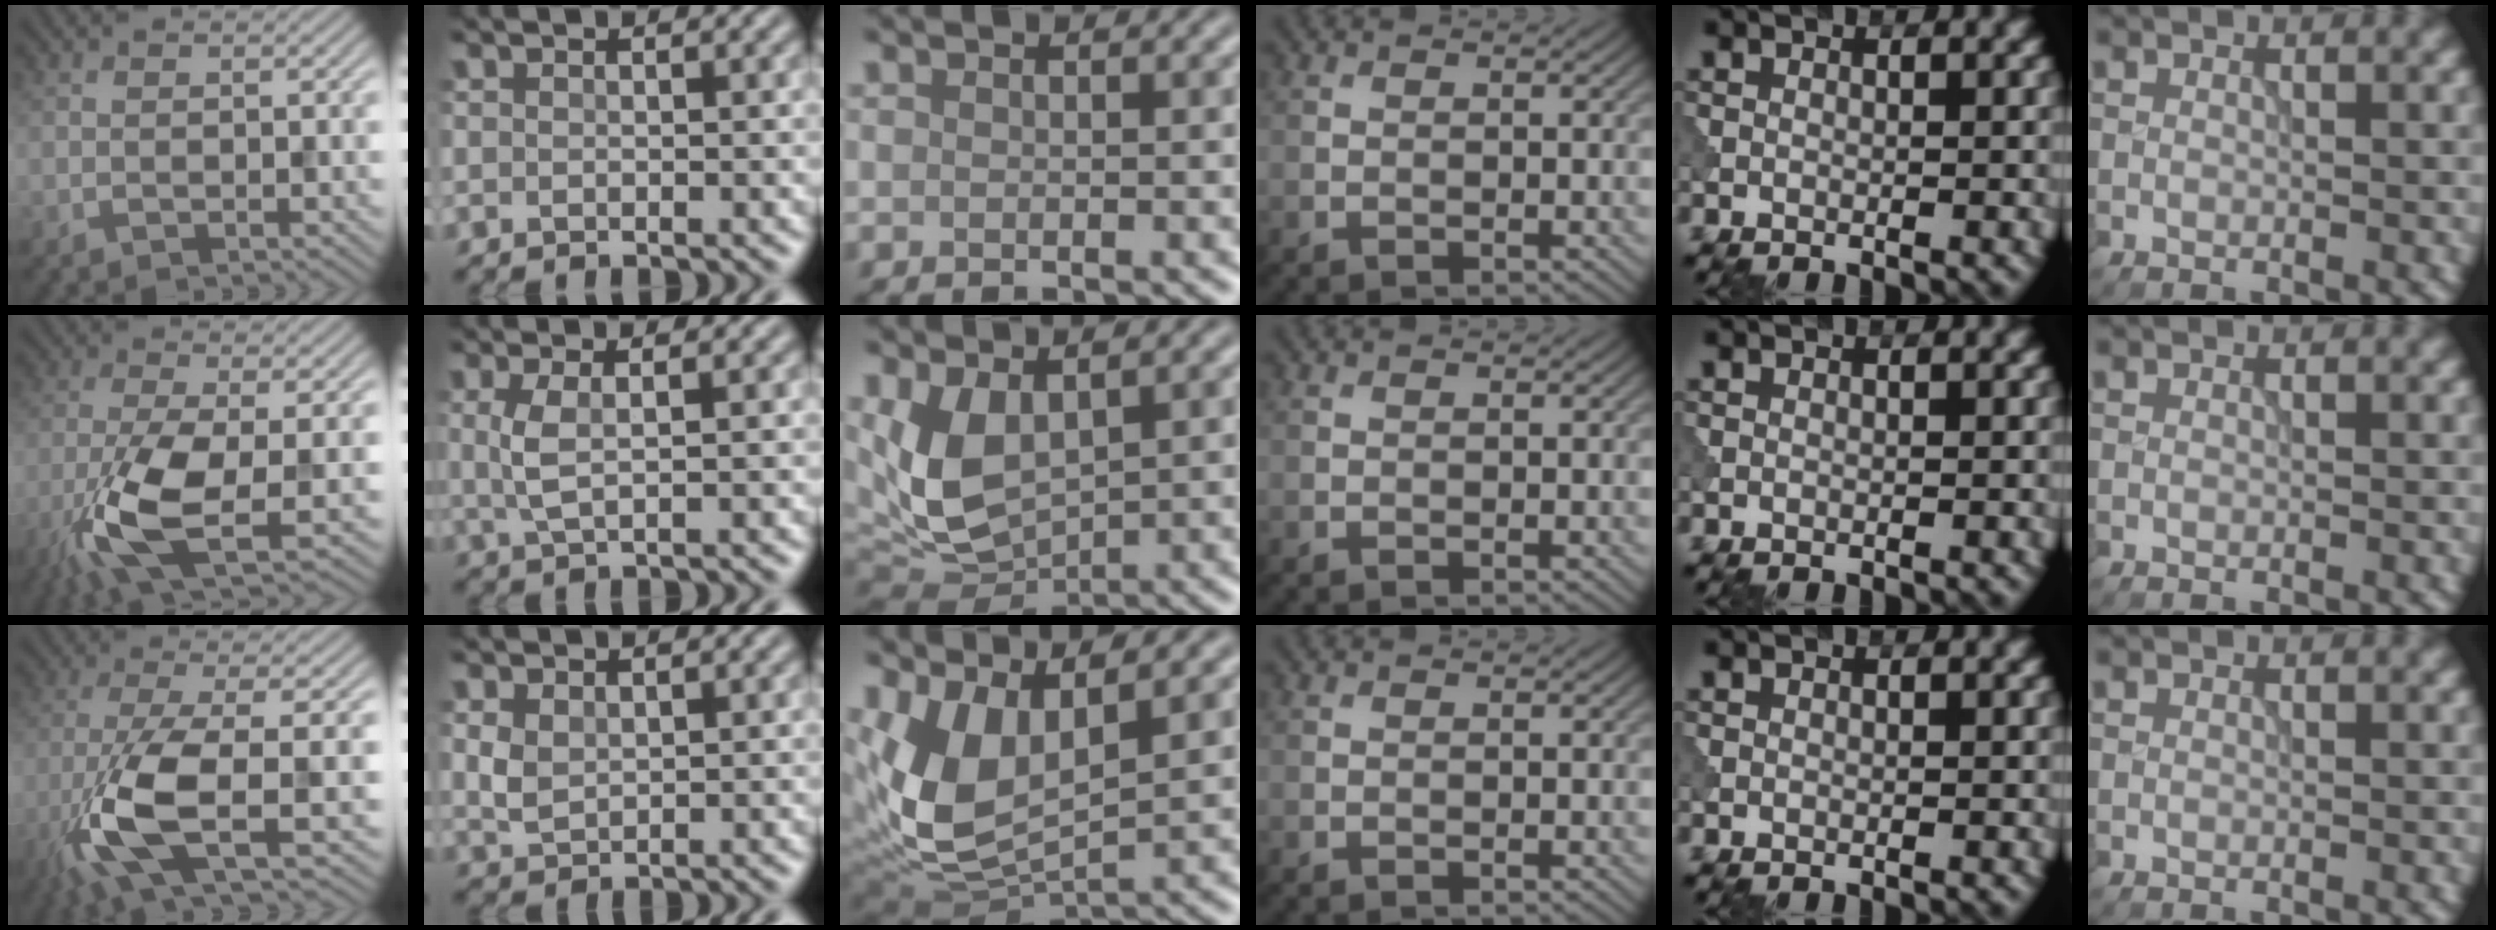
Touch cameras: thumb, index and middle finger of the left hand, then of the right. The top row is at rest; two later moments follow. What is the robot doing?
{"motion": "wipe", "object": "makeup brush"}